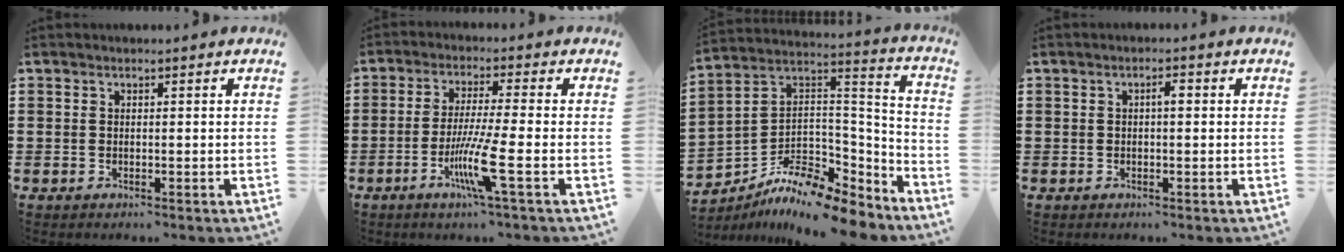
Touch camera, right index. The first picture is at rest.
{"total": 8.5, "force": [-3.1, -0.2, 7.9], "torque": [-0.158, -0.020, -0.061]}
{"total": 9.9, "force": [-8.4, 3.0, 4.2], "torque": [-0.082, 0.010, -0.167]}
{"total": 1.6, "force": [0.0, 0.5, 1.5], "torque": [-0.029, 0.003, -0.001]}